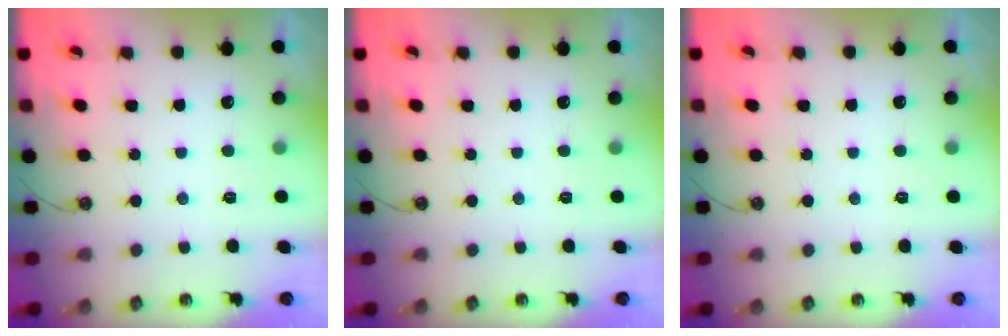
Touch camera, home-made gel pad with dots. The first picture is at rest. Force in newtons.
{"total": 0.0}
{"total": 0.9, "press": 0.9, "slide": 0.1}